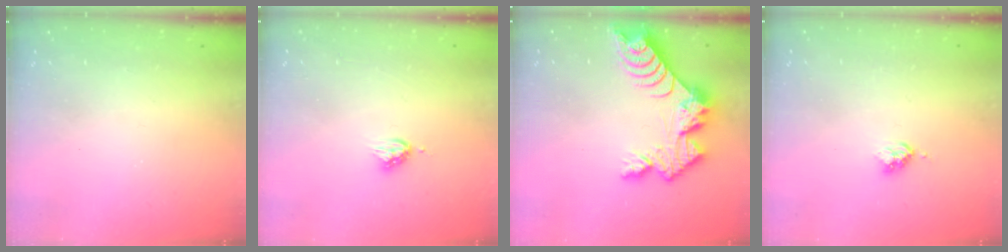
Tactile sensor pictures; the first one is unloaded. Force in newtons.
{"total": 4.6, "press": 4.6, "slide": 0.4}
{"total": 11.3, "press": 11.3, "slide": 0.8}
{"total": 3.0, "press": 2.9, "slide": 0.4}